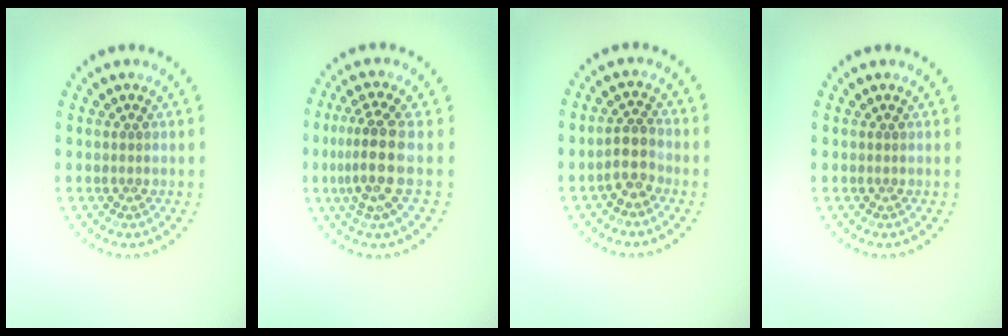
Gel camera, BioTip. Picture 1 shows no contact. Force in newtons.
{"total": 3.8, "press": 3.0, "slide": 2.4}
{"total": 2.6, "press": 2.3, "slide": 1.3}
{"total": 0.0}